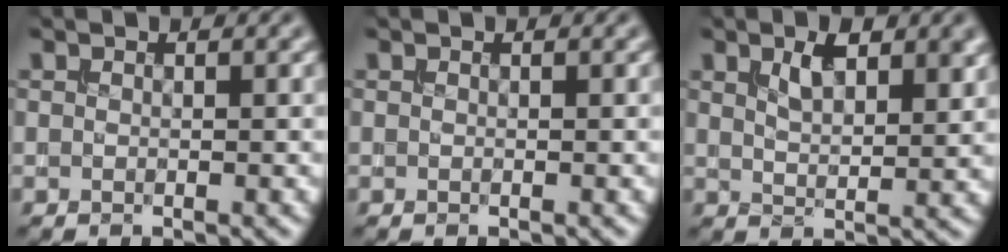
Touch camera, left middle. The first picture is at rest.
{"total": 0.0}
{"total": 4.2, "force": [1.9, 1.8, 3.2], "torque": [-0.061, 0.001, 0.035]}